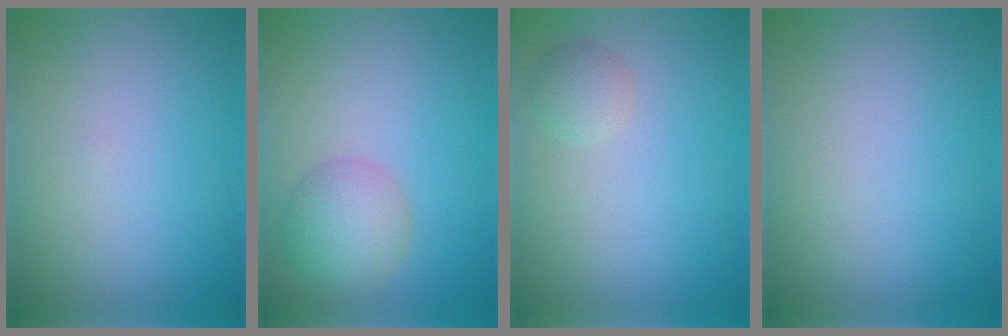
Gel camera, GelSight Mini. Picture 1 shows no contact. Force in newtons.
{"total": 3.8, "press": 3.8, "slide": 0.4}
{"total": 1.5, "press": 1.5, "slide": 0.1}
{"total": 0.0}